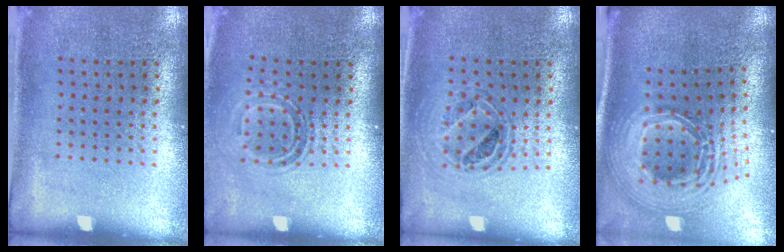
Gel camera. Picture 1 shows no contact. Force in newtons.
{"total": 1.5, "press": 1.0, "slide": 1.1}
{"total": 0.8, "press": 0.8, "slide": 0.2}
{"total": 2.9, "press": 2.0, "slide": 2.1}